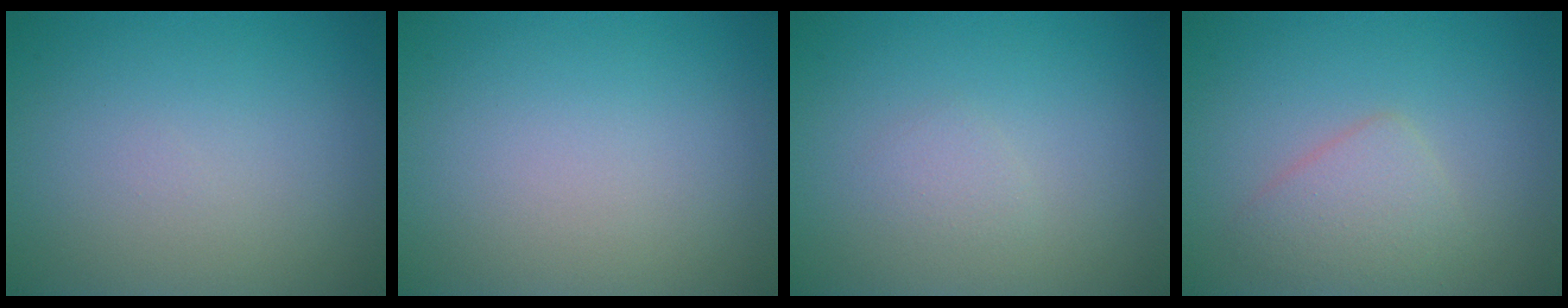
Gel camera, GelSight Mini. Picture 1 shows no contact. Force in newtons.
{"total": 0.0}
{"total": 0.9, "press": 0.9, "slide": 0.0}
{"total": 2.5, "press": 2.5, "slide": 0.2}